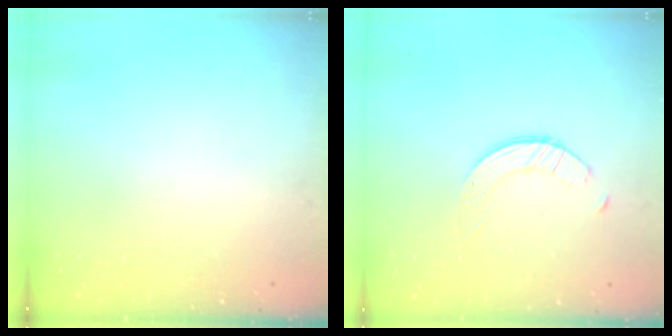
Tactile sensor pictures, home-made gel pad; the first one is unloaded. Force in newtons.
{"total": 2.5, "press": 2.5, "slide": 0.3}